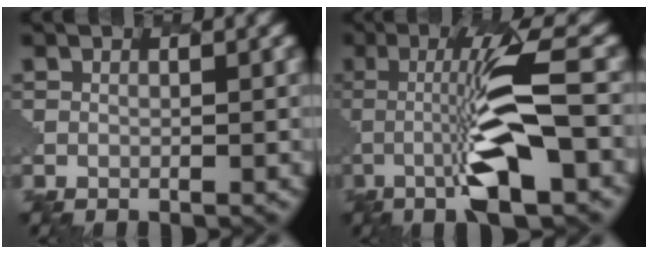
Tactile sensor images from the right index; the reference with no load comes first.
{"total": 6.1, "force": [-1.2, 0.5, 5.9], "torque": [-0.132, 0.018, -0.050]}